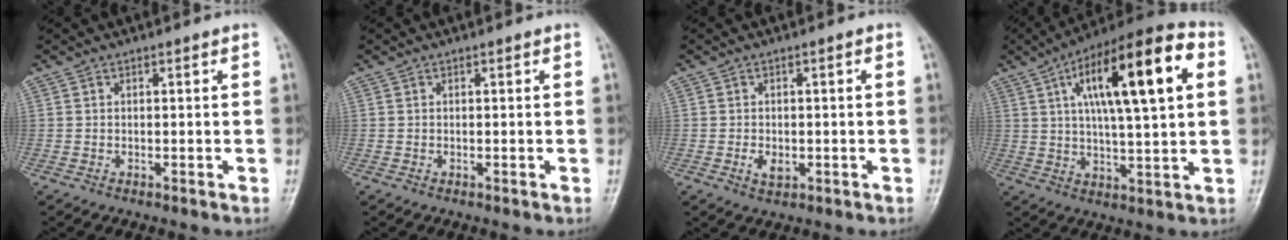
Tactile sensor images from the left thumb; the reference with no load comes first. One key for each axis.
{"total": 0.0}
{"total": 3.1, "fx": -0.9, "fy": 1.8, "fz": 2.4, "tx": -0.040, "ty": 0.006, "tz": -0.011}
{"total": 21.0, "fx": 6.3, "fy": 6.3, "fz": 19.0, "tx": -0.293, "ty": 0.015, "tz": 0.092}